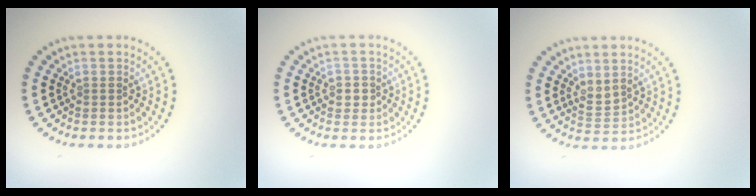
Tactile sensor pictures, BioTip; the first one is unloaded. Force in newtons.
{"total": 1.3, "press": 1.3, "slide": 0.4}
{"total": 1.4, "press": 1.2, "slide": 0.8}